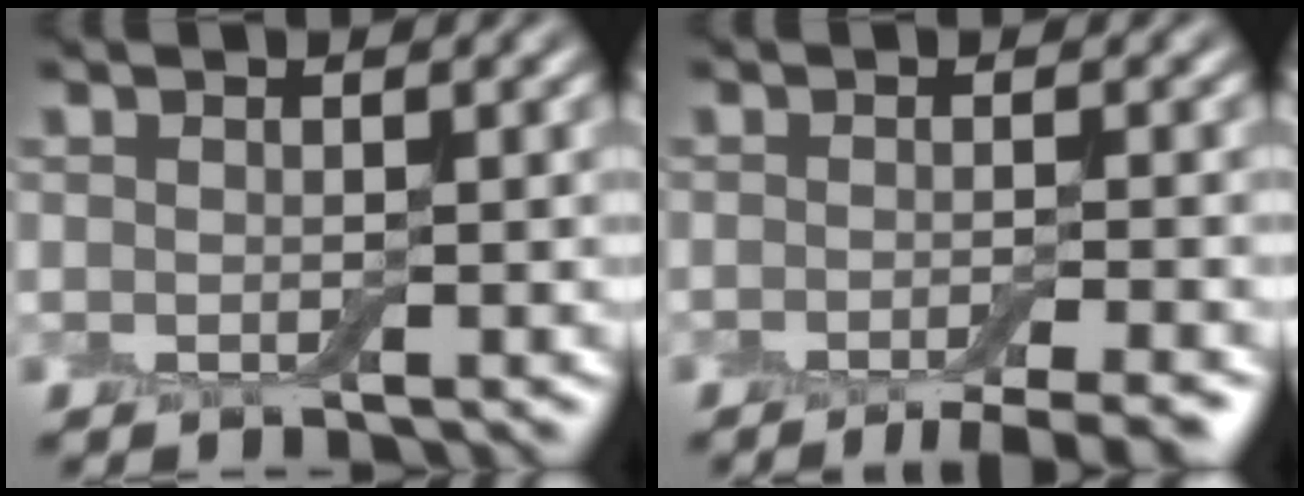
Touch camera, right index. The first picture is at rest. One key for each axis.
{"total": 4.6, "fx": -3.1, "fy": 1.0, "fz": 3.3, "tx": -0.030, "ty": -0.003, "tz": -0.049}